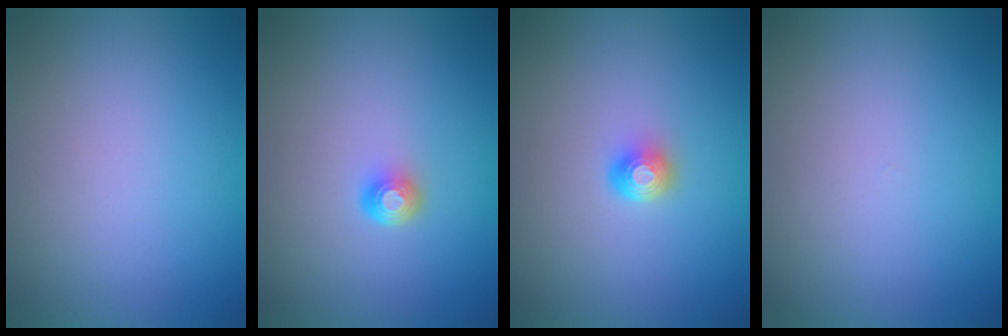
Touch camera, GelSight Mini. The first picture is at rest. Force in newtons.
{"total": 1.5, "press": 1.1, "slide": 1.1}
{"total": 1.7, "press": 1.3, "slide": 1.1}
{"total": 0.0}